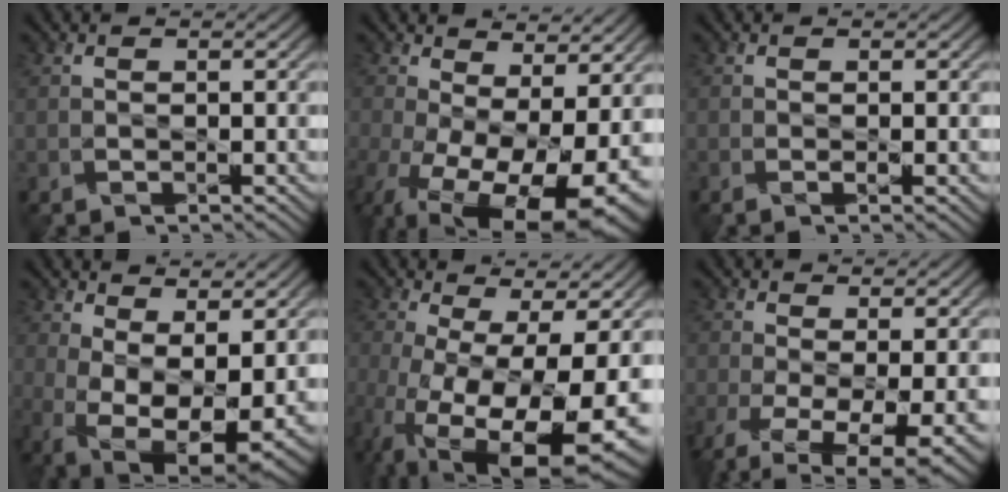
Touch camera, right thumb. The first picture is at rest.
{"total": 17.8, "force": [-4.6, 9.5, 14.4], "torque": [-0.272, -0.074, -0.021]}
{"total": 1.1, "force": [-0.2, 0.1, 1.1], "torque": [-0.024, -0.005, -0.008]}
{"total": 13.6, "force": [-0.8, 7.0, 11.7], "torque": [-0.214, -0.038, 0.023]}
{"total": 18.1, "force": [-6.3, 7.5, 15.2], "torque": [-0.295, -0.054, -0.078]}
{"total": 10.0, "force": [-3.6, 4.0, 8.5], "torque": [-0.177, -0.027, -0.051]}